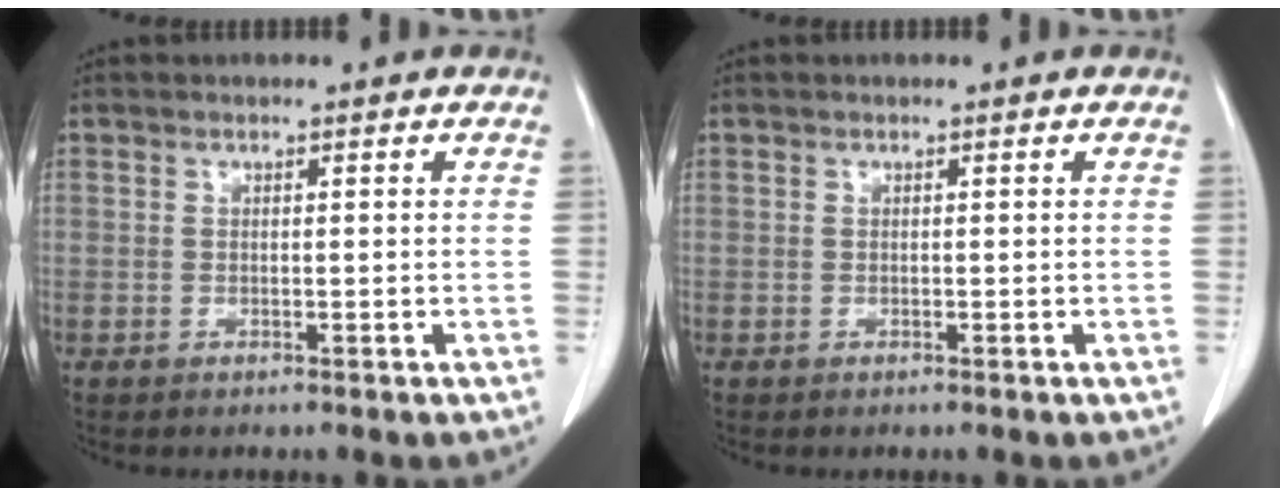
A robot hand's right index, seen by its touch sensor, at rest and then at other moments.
{"total": 0.0}